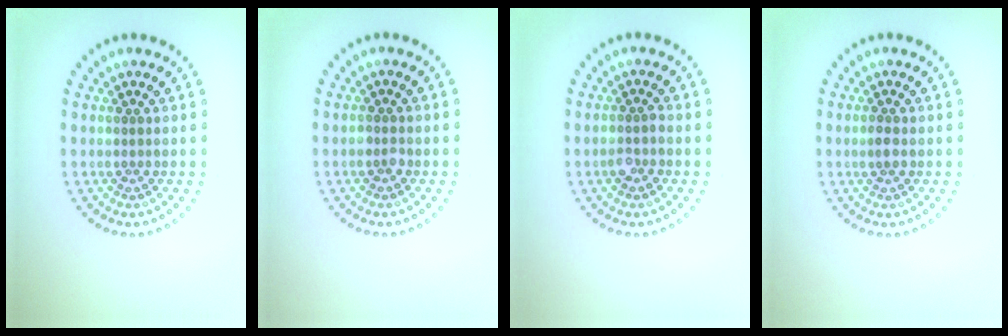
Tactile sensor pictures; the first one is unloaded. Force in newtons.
{"total": 1.0, "press": 0.9, "slide": 0.4}
{"total": 1.5, "press": 1.3, "slide": 0.6}
{"total": 1.0, "press": 1.0, "slide": 0.2}